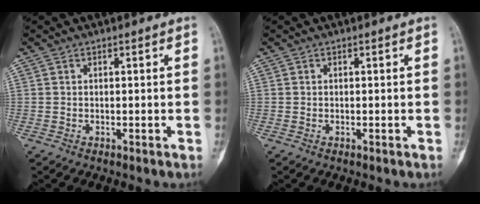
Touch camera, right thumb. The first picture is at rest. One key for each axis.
{"total": 0.0}